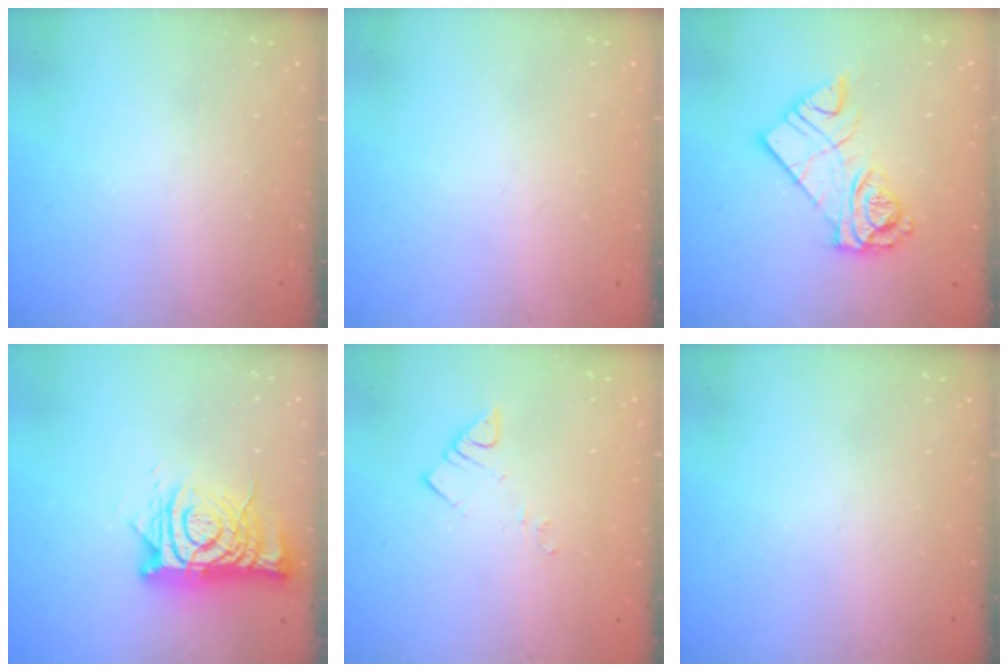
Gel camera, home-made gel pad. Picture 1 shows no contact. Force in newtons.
{"total": 0.7, "press": 0.6, "slide": 0.1}
{"total": 12.4, "press": 12.4, "slide": 0.9}
{"total": 13.3, "press": 13.3, "slide": 1.1}
{"total": 3.7, "press": 3.7, "slide": 0.4}
{"total": 0.0}